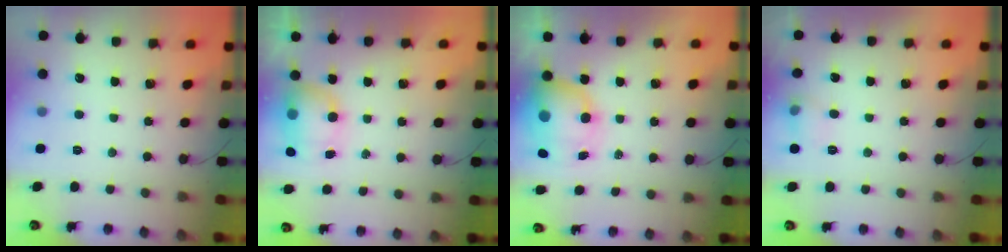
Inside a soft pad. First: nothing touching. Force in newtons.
{"total": 8.9, "press": 8.4, "slide": 3.0}
{"total": 12.2, "press": 11.8, "slide": 3.0}
{"total": 6.9, "press": 6.7, "slide": 1.7}